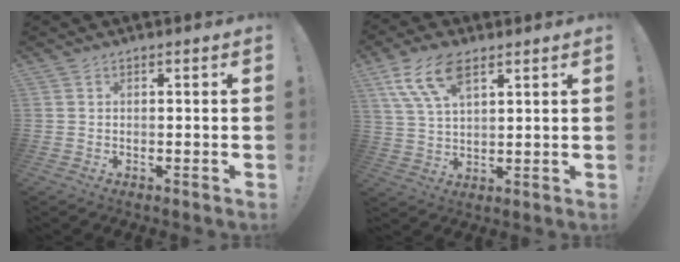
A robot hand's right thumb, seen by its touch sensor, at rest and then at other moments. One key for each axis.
{"total": 11.5, "fx": 6.2, "fy": 5.4, "fz": 8.1, "tx": -0.153, "ty": -0.015, "tz": 0.117}